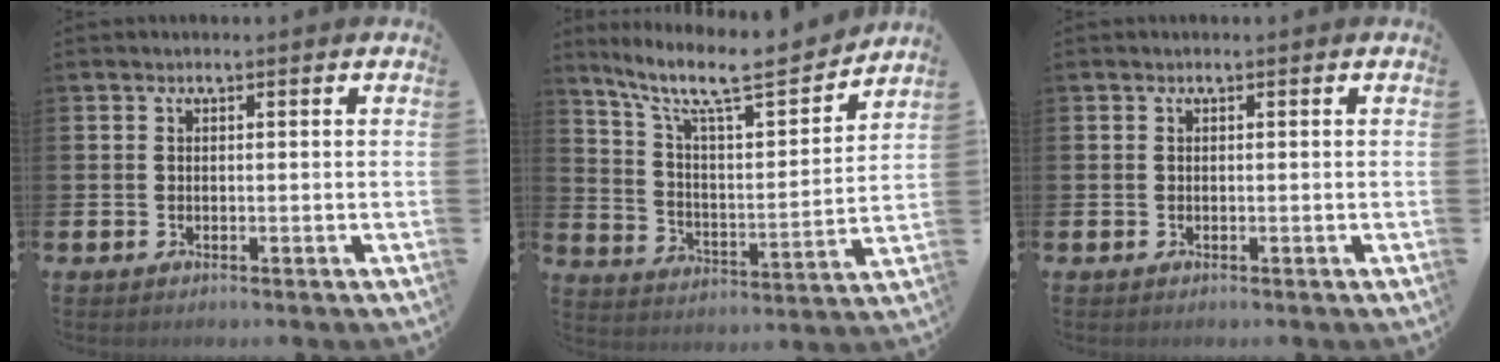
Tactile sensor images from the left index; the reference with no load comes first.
{"total": 10.7, "force": [9.1, 1.8, 5.4], "torque": [-0.126, -0.064, 0.147]}
{"total": 0.0}